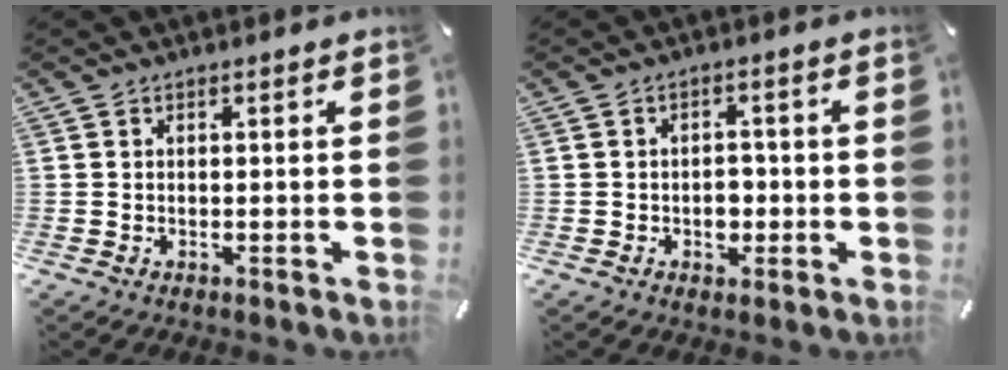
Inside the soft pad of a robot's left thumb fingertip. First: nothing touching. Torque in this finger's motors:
{"motor_torque": [0.49, 1.11, -0.05, 0.00, 0.08]}